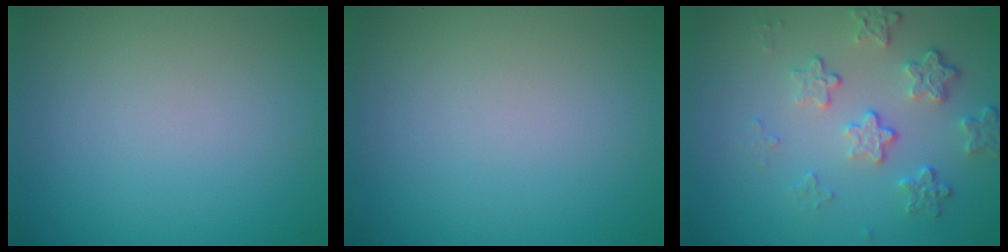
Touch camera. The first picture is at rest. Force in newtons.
{"total": 0.0}
{"total": 4.2, "press": 3.1, "slide": 2.9}